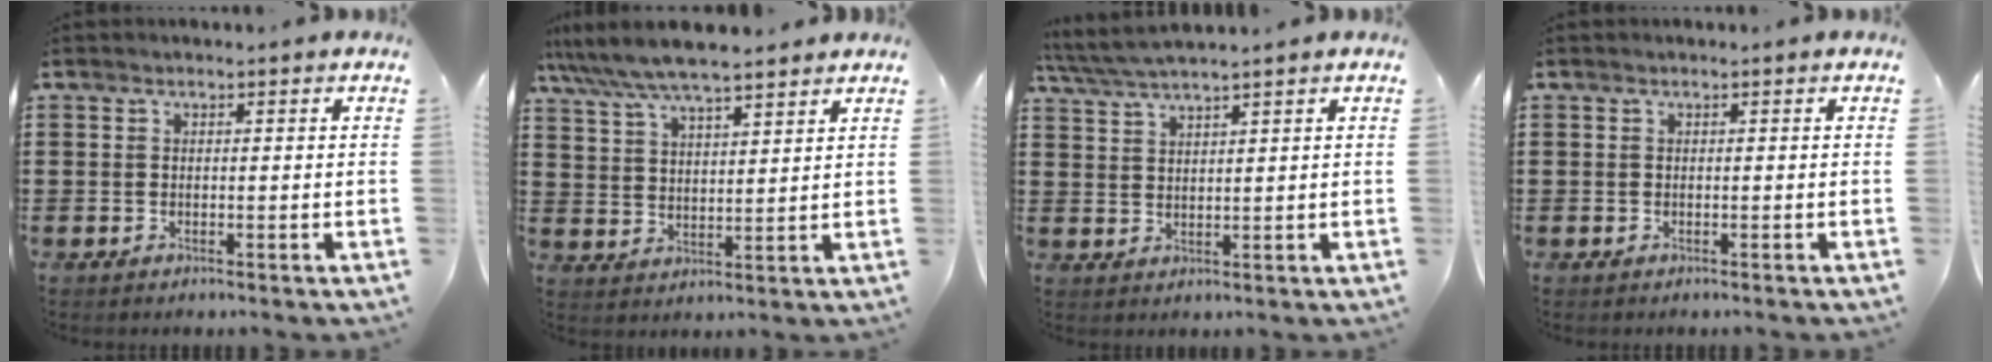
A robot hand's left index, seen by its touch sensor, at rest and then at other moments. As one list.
[{"total": 7.3, "force": [6.5, 1.2, 3.0], "torque": [-0.081, -0.021, 0.118]}, {"total": 3.3, "force": [2.9, -0.1, 1.7], "torque": [-0.041, -0.009, 0.051]}, {"total": 0.0}]